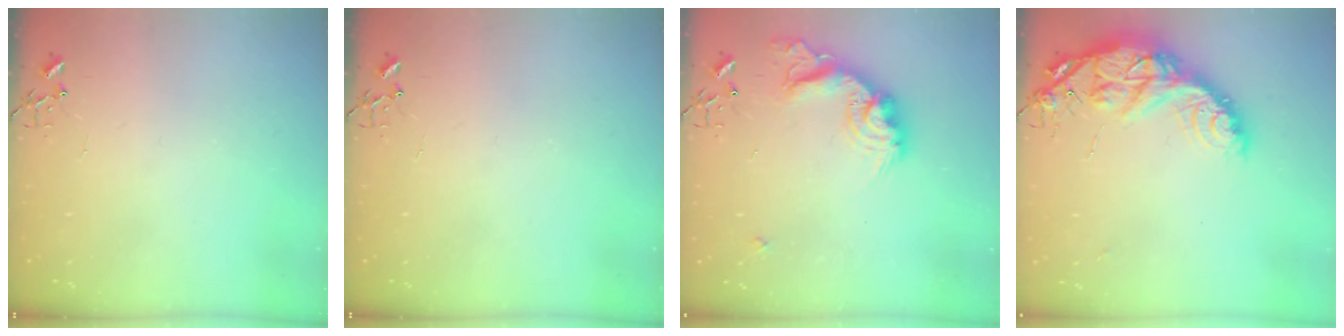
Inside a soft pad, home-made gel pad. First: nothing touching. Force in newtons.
{"total": 0.0}
{"total": 17.9, "press": 17.8, "slide": 1.1}
{"total": 17.5, "press": 17.4, "slide": 1.4}